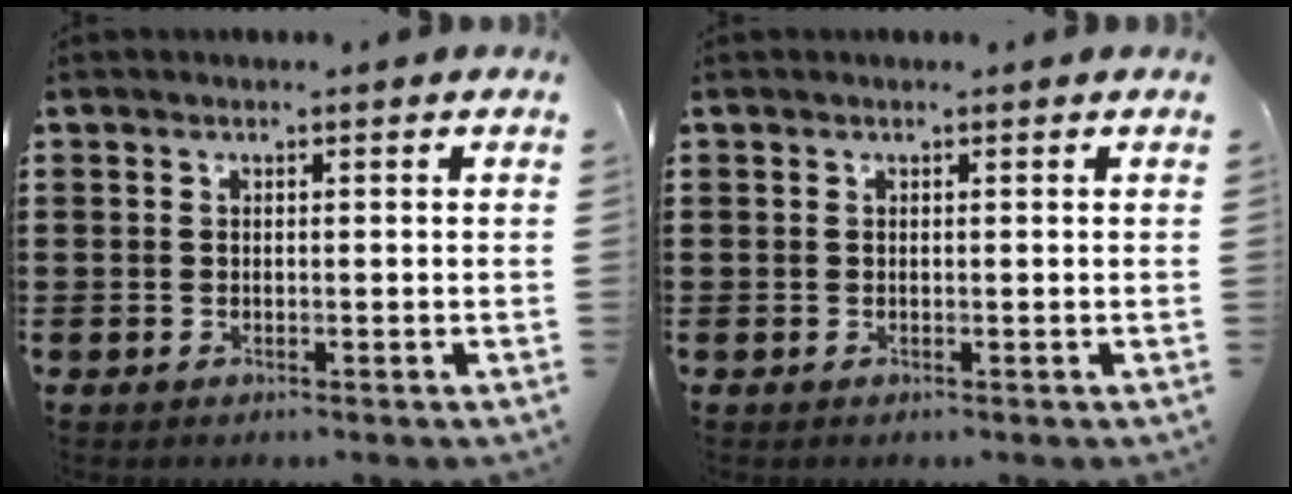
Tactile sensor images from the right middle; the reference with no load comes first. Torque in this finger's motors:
{"motor_torque": [0.00, 0.00, 0.00, 0.00]}